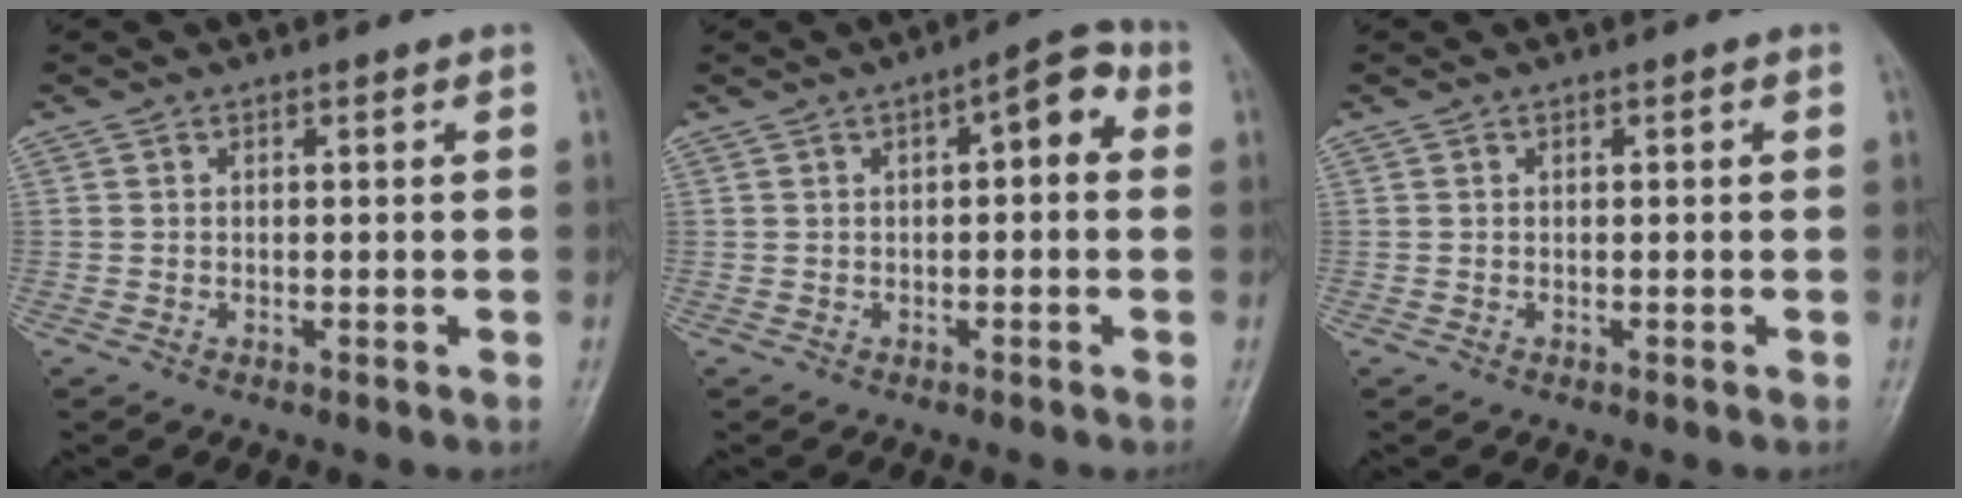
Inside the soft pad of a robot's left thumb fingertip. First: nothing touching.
{"total": 6.1, "force": [1.3, 2.7, 5.3], "torque": [-0.055, 0.021, 0.006]}
{"total": 0.0}